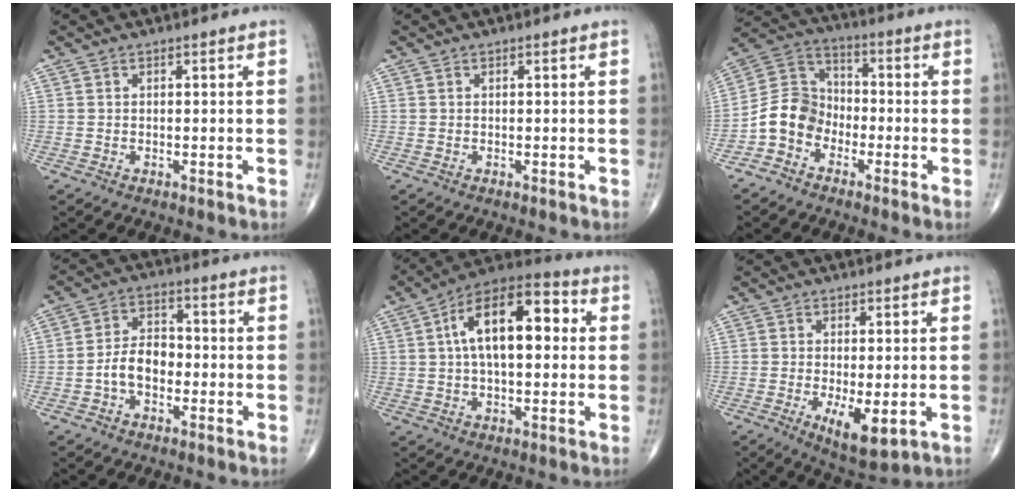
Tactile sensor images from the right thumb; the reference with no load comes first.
{"total": 0.0}
{"total": 8.8, "force": [-3.8, 7.0, 3.9], "torque": [-0.059, 0.051, -0.088]}
{"total": 6.8, "force": [-2.0, 4.4, 4.7], "torque": [-0.072, 0.029, -0.047]}
{"total": 16.2, "force": [2.6, 7.9, 13.9], "torque": [-0.215, 0.032, 0.034]}
{"total": 7.7, "force": [-2.0, 2.9, 6.9], "torque": [-0.109, -0.021, -0.024]}